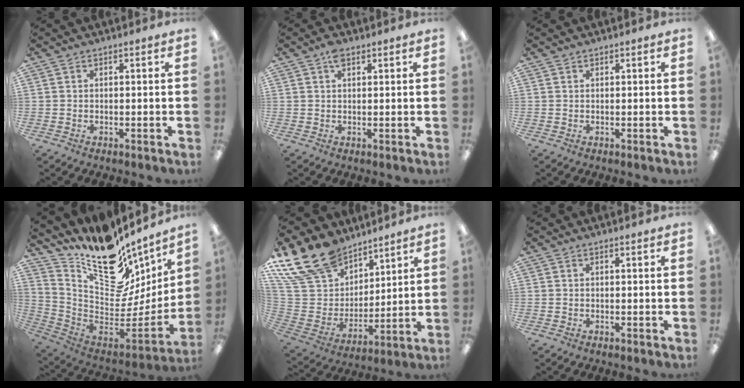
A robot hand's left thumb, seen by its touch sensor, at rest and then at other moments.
{"total": 3.0, "force": [1.9, 1.5, 1.9], "torque": [-0.034, 0.000, 0.031]}
{"total": 0.6, "force": [0.5, 0.2, 0.1], "torque": [-0.002, 0.002, 0.010]}
{"total": 19.1, "force": [12.8, 9.6, 10.5], "torque": [-0.153, -0.123, 0.221]}
{"total": 21.0, "force": [15.2, 12.3, 7.8], "torque": [-0.177, -0.088, 0.291]}
{"total": 0.0}